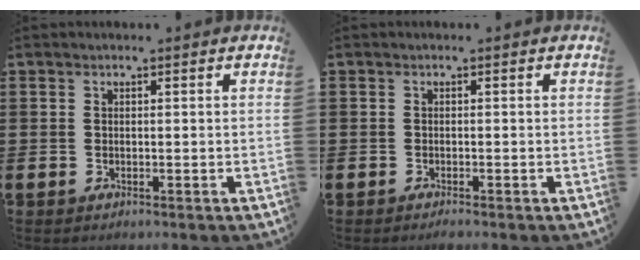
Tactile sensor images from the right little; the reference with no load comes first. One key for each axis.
{"total": 0.6, "fx": -0.5, "fy": 0.0, "fz": 0.3, "tx": -0.006, "ty": -0.003, "tz": -0.009}